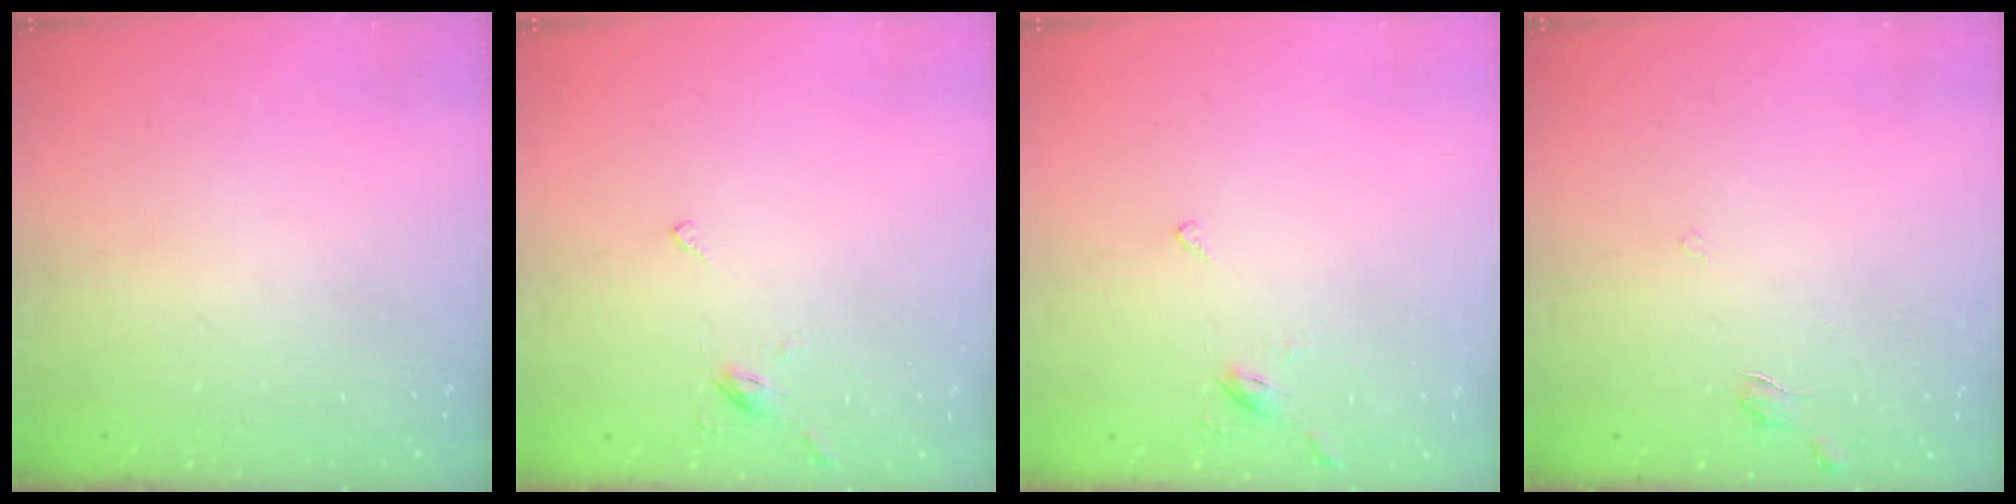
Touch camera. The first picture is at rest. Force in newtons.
{"total": 2.7, "press": 2.6, "slide": 0.7}
{"total": 2.7, "press": 2.6, "slide": 0.7}
{"total": 3.9, "press": 3.9, "slide": 0.3}